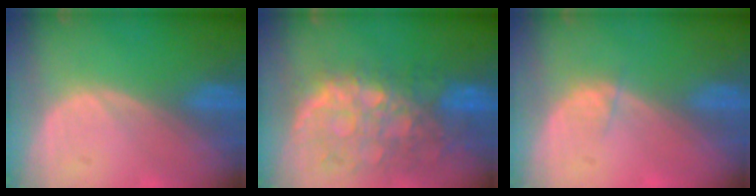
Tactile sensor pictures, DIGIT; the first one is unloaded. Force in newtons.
{"total": 11.1, "press": 9.7, "slide": 5.5}
{"total": 1.1, "press": 1.0, "slide": 0.4}